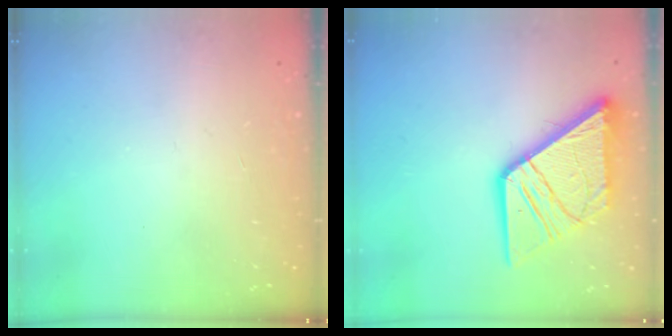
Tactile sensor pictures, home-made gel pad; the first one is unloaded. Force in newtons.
{"total": 17.1, "press": 17.0, "slide": 2.0}